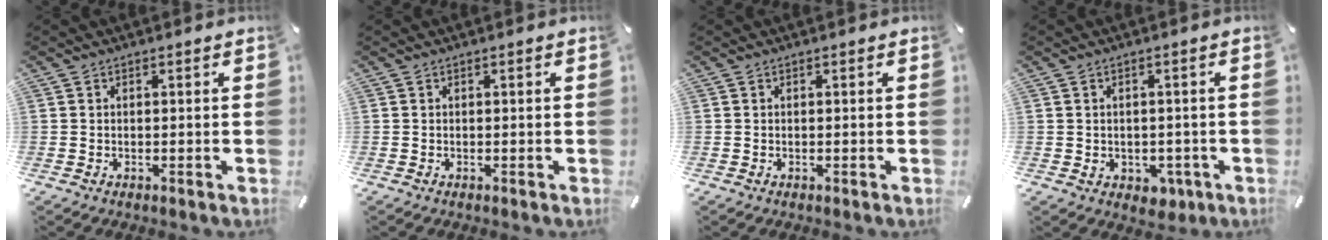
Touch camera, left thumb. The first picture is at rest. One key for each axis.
{"total": 0.0}
{"total": 0.0}
{"total": 3.6, "fx": -0.8, "fy": 3.1, "fz": 1.6, "tx": -0.002, "ty": -0.004, "tz": -0.015}